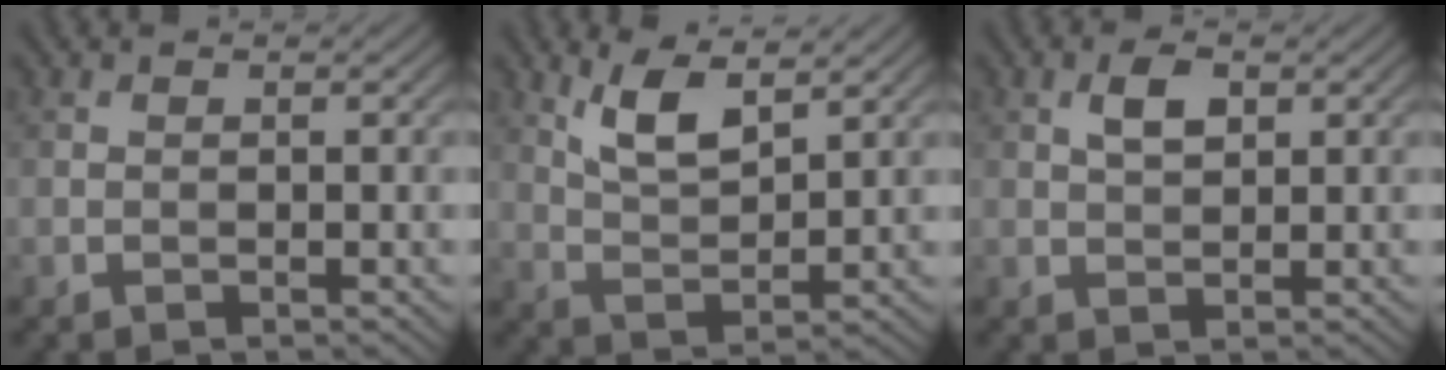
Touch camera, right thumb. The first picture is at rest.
{"total": 5.9, "force": [3.6, 2.0, 4.3], "torque": [-0.095, -0.005, 0.075]}
{"total": 2.9, "force": [1.1, 1.6, 2.2], "torque": [-0.046, 0.003, 0.019]}